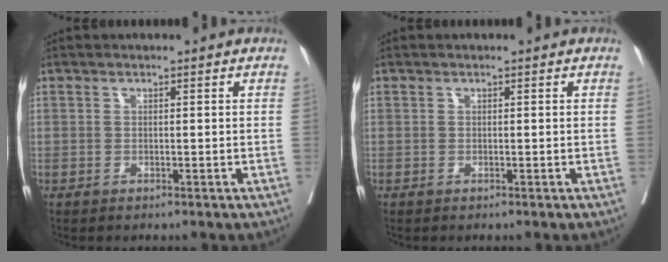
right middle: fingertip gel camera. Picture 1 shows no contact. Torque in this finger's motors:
{"motor_torque": [0.00, 0.00, 0.00, 0.01]}